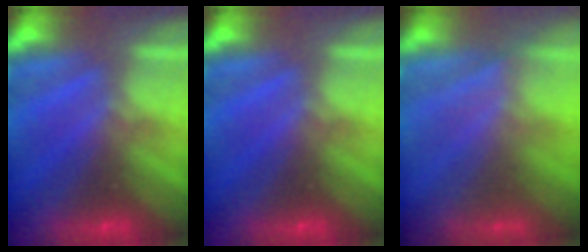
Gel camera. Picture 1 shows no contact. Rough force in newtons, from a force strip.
{"total": 0.0}
{"total": 1.5}